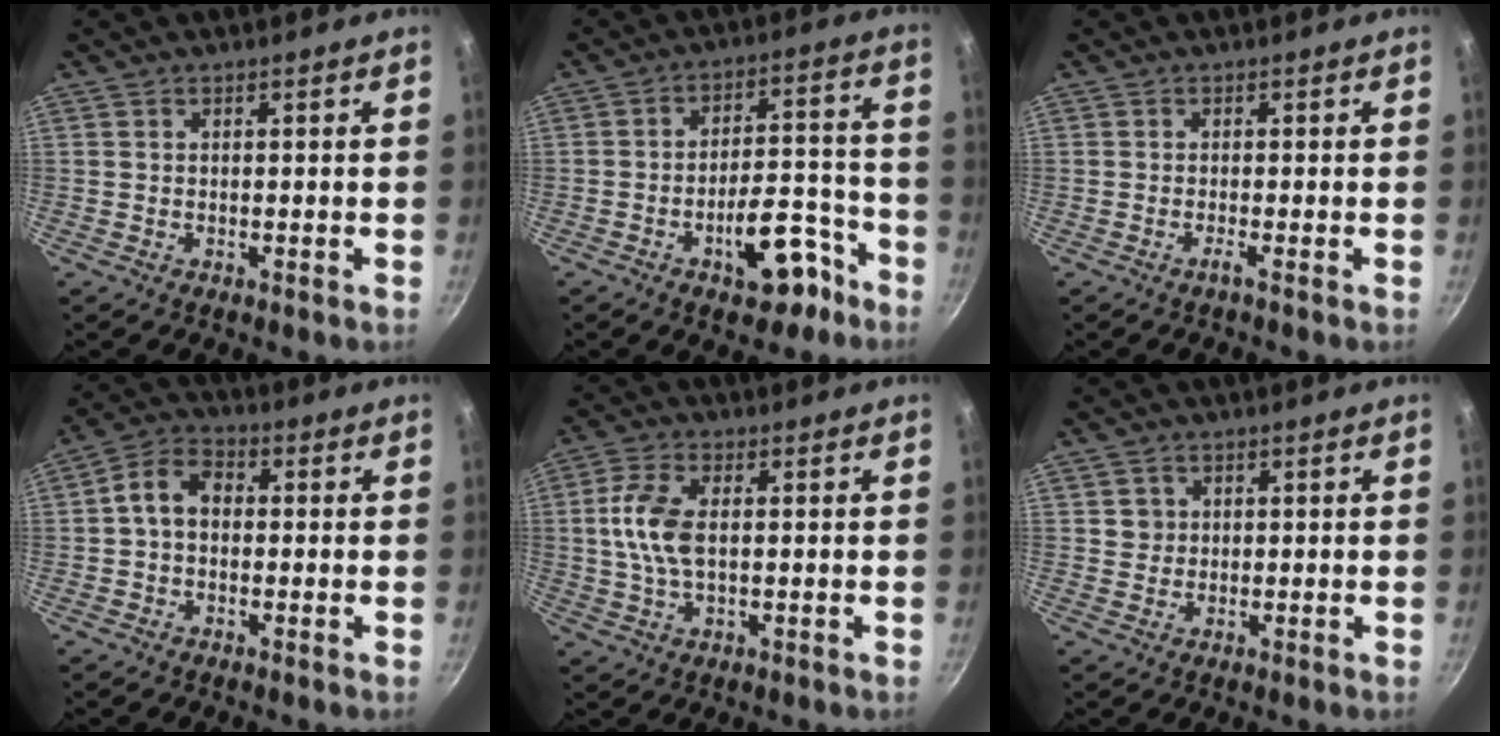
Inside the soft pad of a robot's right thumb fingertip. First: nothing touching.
{"total": 12.2, "force": [-6.7, 6.0, 8.3], "torque": [-0.078, 0.072, -0.085]}
{"total": 1.0, "force": [-0.6, -0.3, 0.8], "torque": [-0.021, 0.001, -0.014]}
{"total": 6.8, "force": [0.1, 5.0, 4.5], "torque": [-0.068, 0.022, -0.012]}
{"total": 8.3, "force": [0.6, 4.4, 7.0], "torque": [-0.141, 0.010, 0.009]}
{"total": 2.3, "force": [0.5, 2.2, 0.4], "torque": [0.008, 0.006, 0.006]}